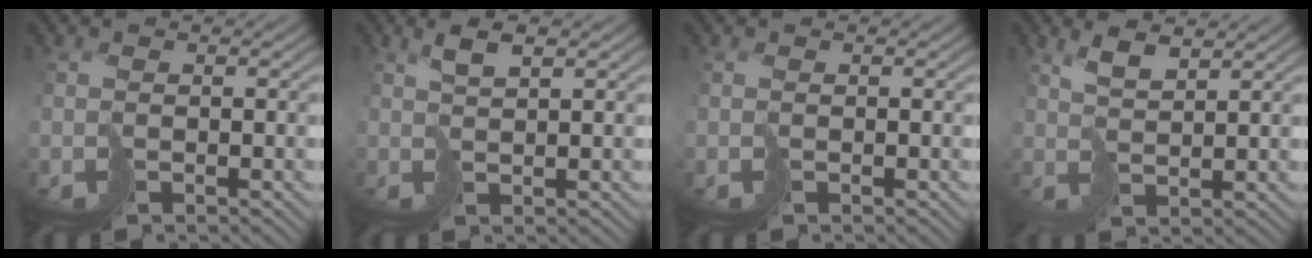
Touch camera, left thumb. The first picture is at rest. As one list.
[{"total": 2.9, "force": [1.6, 0.7, 2.3], "torque": [-0.051, 0.005, 0.031]}, {"total": 0.0}, {"total": 3.4, "force": [2.4, 0.8, 2.3], "torque": [-0.055, 0.003, 0.049]}]